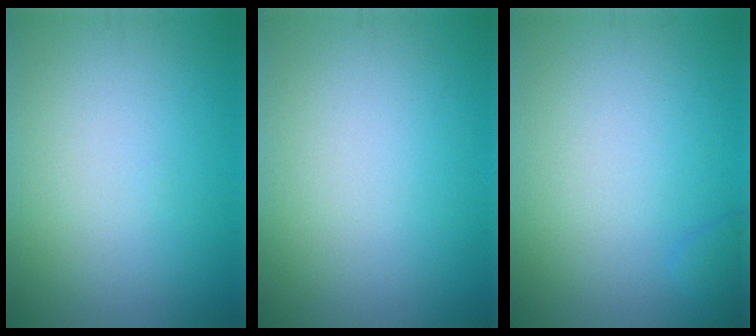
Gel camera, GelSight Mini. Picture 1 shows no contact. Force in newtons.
{"total": 0.0}
{"total": 0.8, "press": 0.8, "slide": 0.1}